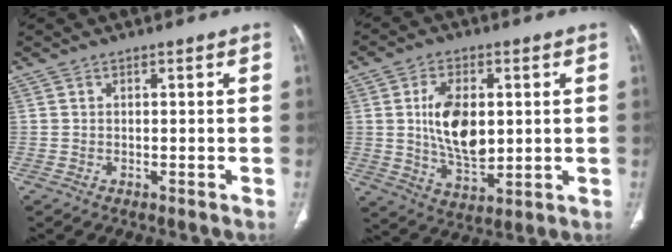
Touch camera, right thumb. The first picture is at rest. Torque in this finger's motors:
{"motor_torque": [2.54, 2.47, 1.66, -0.82, 0.13]}